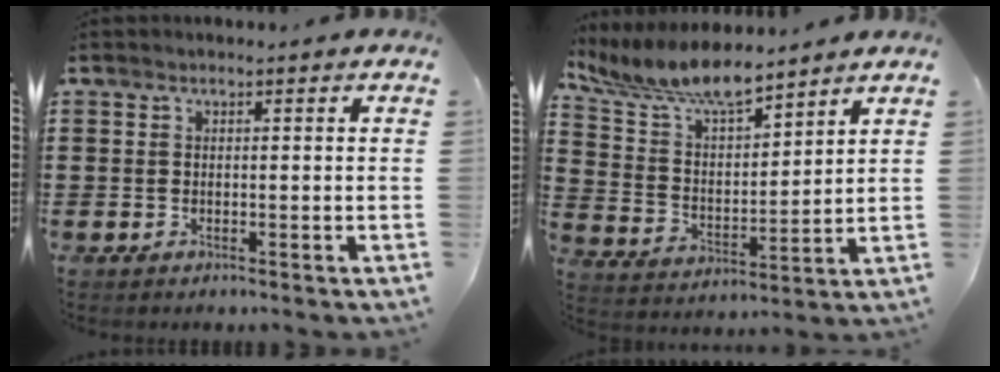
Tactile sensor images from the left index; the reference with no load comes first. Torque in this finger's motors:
{"motor_torque": [2.14, 0.00, 0.25, 0.09]}